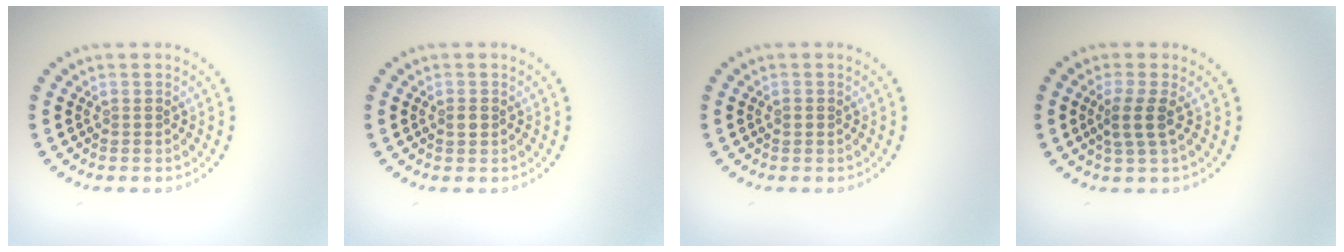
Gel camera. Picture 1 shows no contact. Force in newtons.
{"total": 0.8, "press": 0.7, "slide": 0.3}
{"total": 0.8, "press": 0.8, "slide": 0.2}
{"total": 2.2, "press": 1.8, "slide": 1.3}